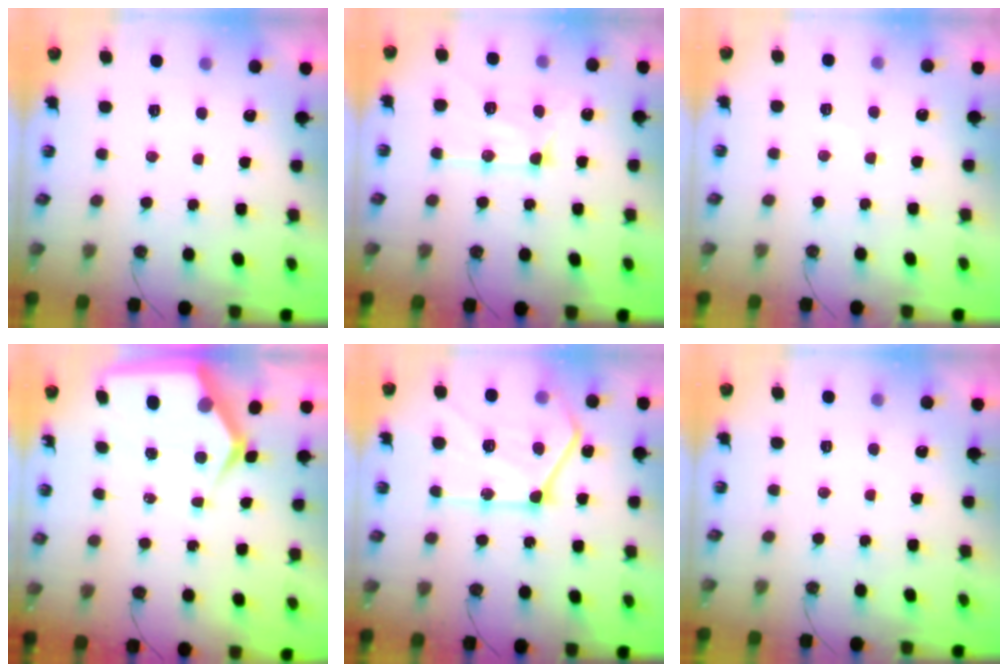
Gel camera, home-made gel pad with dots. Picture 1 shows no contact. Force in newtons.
{"total": 13.6, "press": 13.5, "slide": 1.3}
{"total": 2.2, "press": 2.2, "slide": 0.4}
{"total": 9.4, "press": 9.3, "slide": 1.1}
{"total": 22.5, "press": 22.4, "slide": 2.5}
{"total": 0.0}